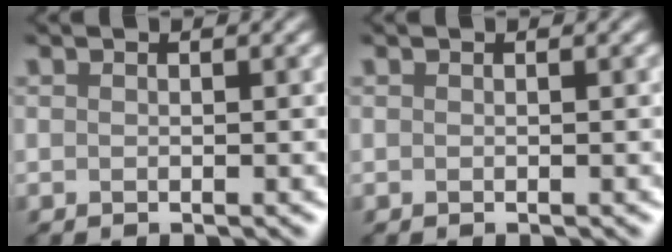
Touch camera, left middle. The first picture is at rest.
{"total": 0.0}